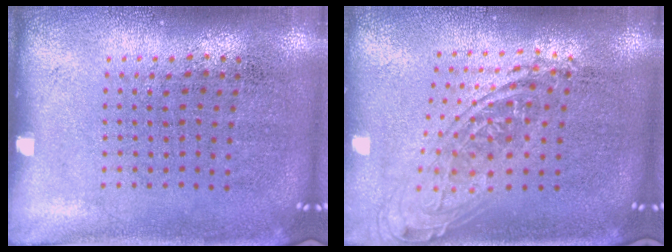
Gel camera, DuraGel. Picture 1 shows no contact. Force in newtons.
{"total": 1.9, "press": 1.4, "slide": 1.2}